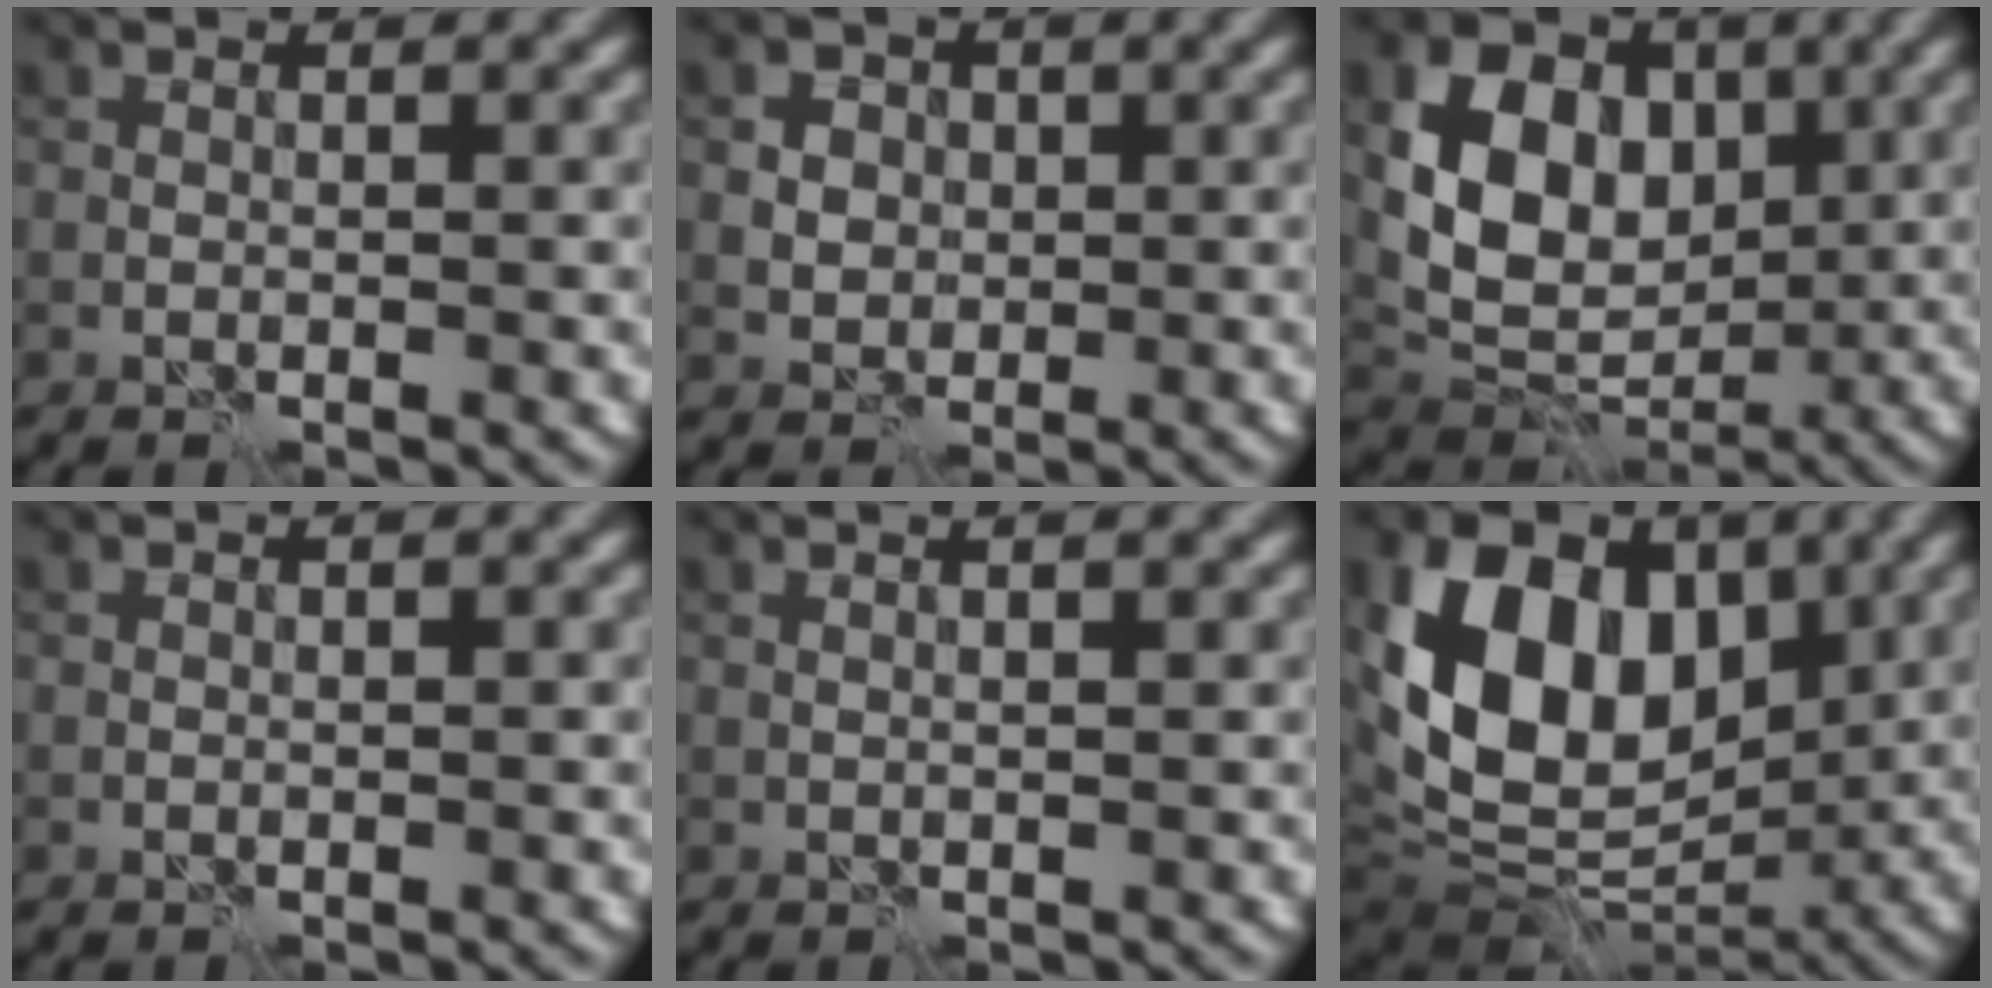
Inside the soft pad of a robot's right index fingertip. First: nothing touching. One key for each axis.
{"total": 4.2, "fx": 1.2, "fy": 3.5, "fz": 2.0, "tx": -0.032, "ty": 0.014, "tz": 0.013}
{"total": 9.8, "fx": 1.8, "fy": 7.0, "fz": 6.5, "tx": -0.126, "ty": -0.007, "tz": 0.029}
{"total": 0.0}
{"total": 3.1, "fx": 1.9, "fy": 1.3, "fz": 2.1, "tx": -0.009, "ty": 0.021, "tz": -0.003}
{"total": 14.2, "fx": 2.6, "fy": 9.5, "fz": 10.2, "tx": -0.192, "ty": 0.016, "tz": 0.037}